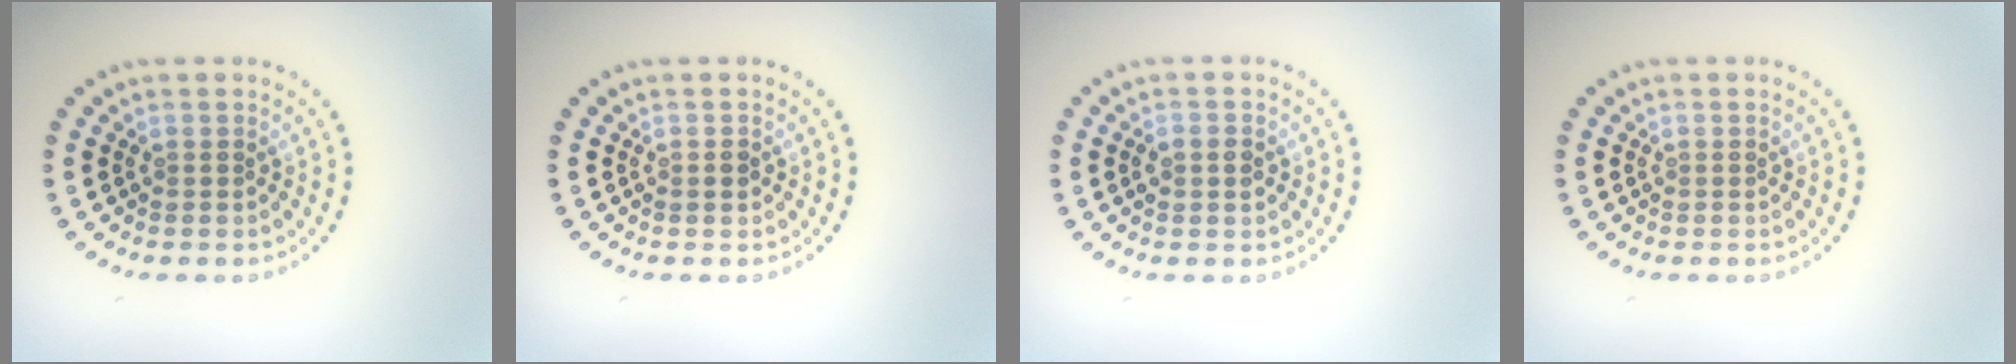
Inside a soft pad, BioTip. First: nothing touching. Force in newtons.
{"total": 0.9, "press": 0.9, "slide": 0.1}
{"total": 1.8, "press": 1.8, "slide": 0.0}
{"total": 0.0}